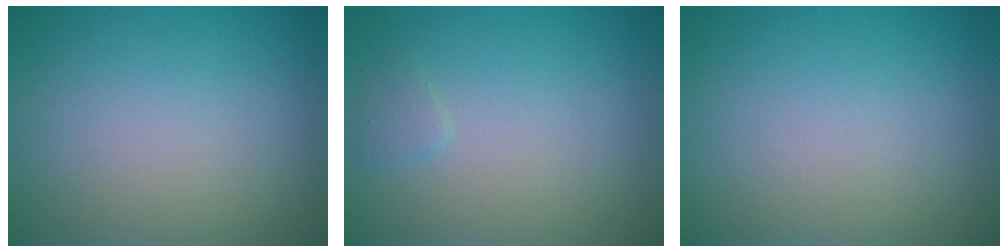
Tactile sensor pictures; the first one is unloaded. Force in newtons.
{"total": 0.7, "press": 0.7, "slide": 0.1}
{"total": 0.0}